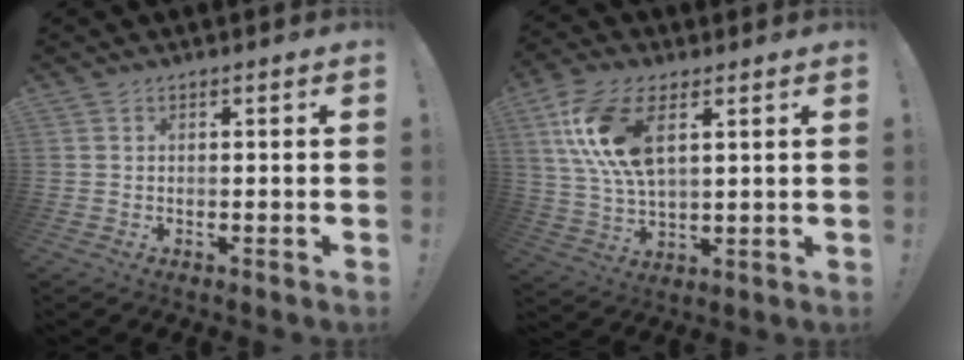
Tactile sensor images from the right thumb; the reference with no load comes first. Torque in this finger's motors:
{"motor_torque": [0.15, 1.78, 0.32, 0.26, 0.18]}